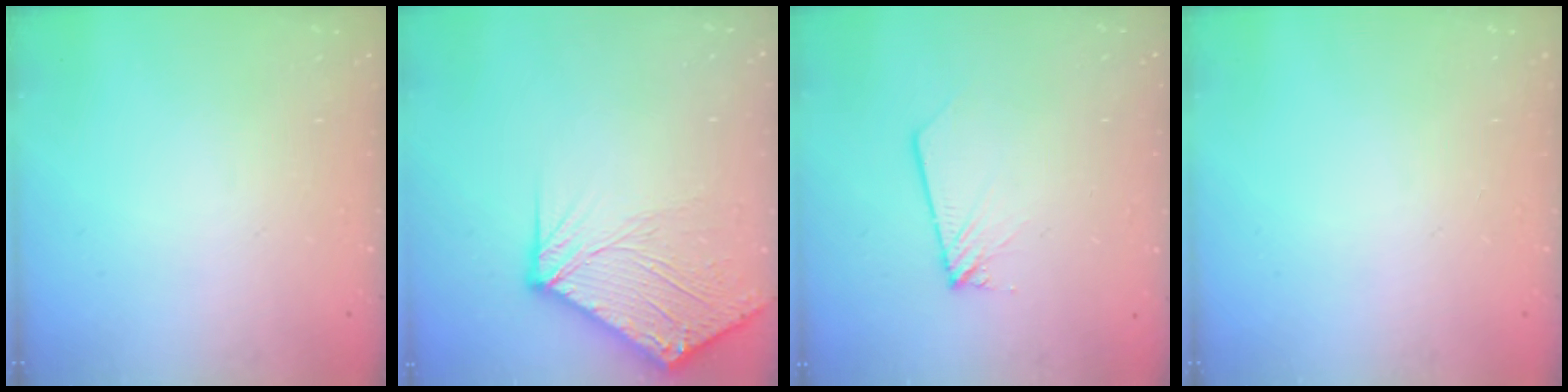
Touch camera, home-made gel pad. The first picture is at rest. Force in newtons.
{"total": 10.5, "press": 10.3, "slide": 1.6}
{"total": 2.0, "press": 2.0, "slide": 0.2}
{"total": 0.0}